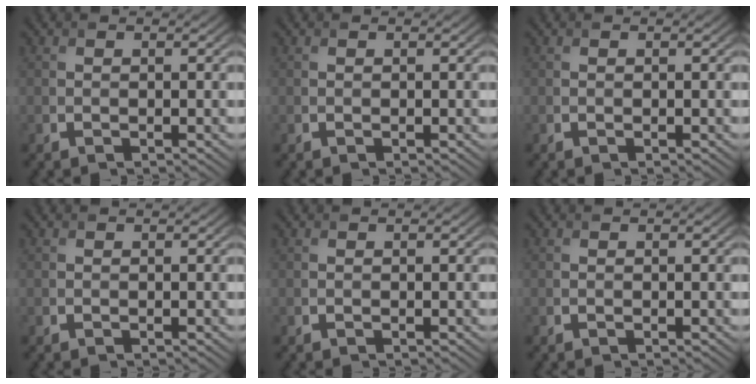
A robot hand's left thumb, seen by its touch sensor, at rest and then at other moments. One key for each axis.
{"total": 0.0}
{"total": 0.0}
{"total": 0.0}
{"total": 0.0}
{"total": 0.0}